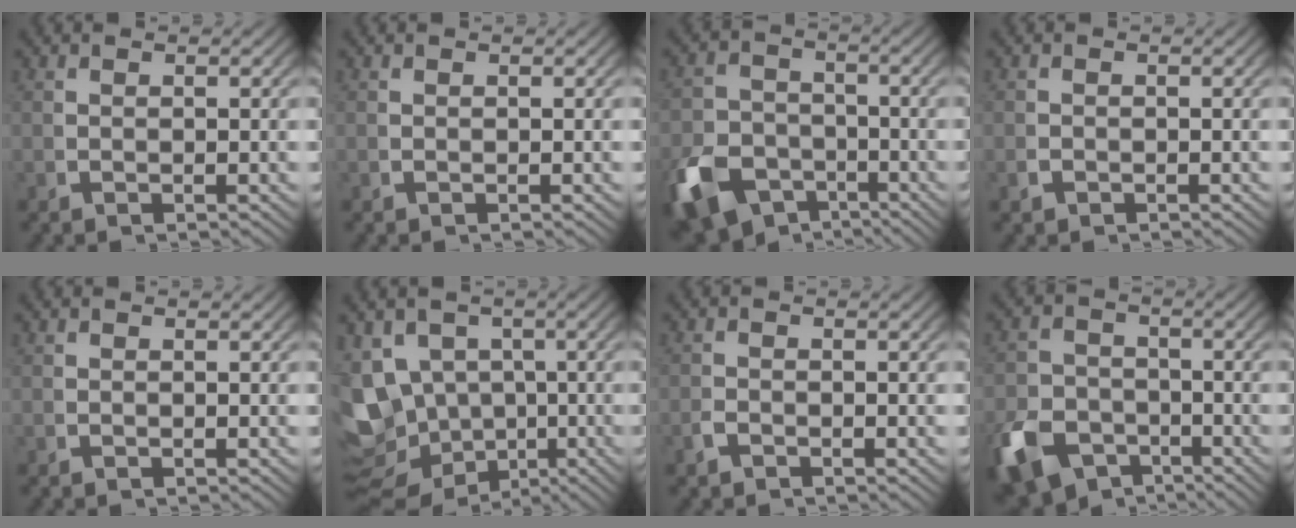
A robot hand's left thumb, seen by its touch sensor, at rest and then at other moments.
{"total": 0.0}
{"total": 10.3, "force": [-5.7, 7.5, 4.2], "torque": [-0.075, -0.050, -0.088]}
{"total": 0.7, "force": [-0.4, 0.5, 0.2], "torque": [-0.009, -0.007, -0.005]}
{"total": 0.0}
{"total": 15.3, "force": [-4.0, 13.1, 6.8], "torque": [-0.170, -0.080, -0.047]}
{"total": 0.9, "force": [-0.8, 0.4, 0.1], "torque": [-0.006, -0.006, -0.014]}
{"total": 9.3, "force": [-5.3, 6.7, 3.6], "torque": [-0.060, -0.043, -0.085]}